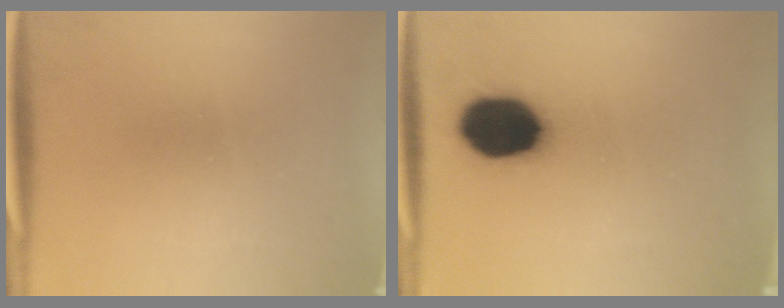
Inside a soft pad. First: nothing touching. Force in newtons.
{"total": 15.1}